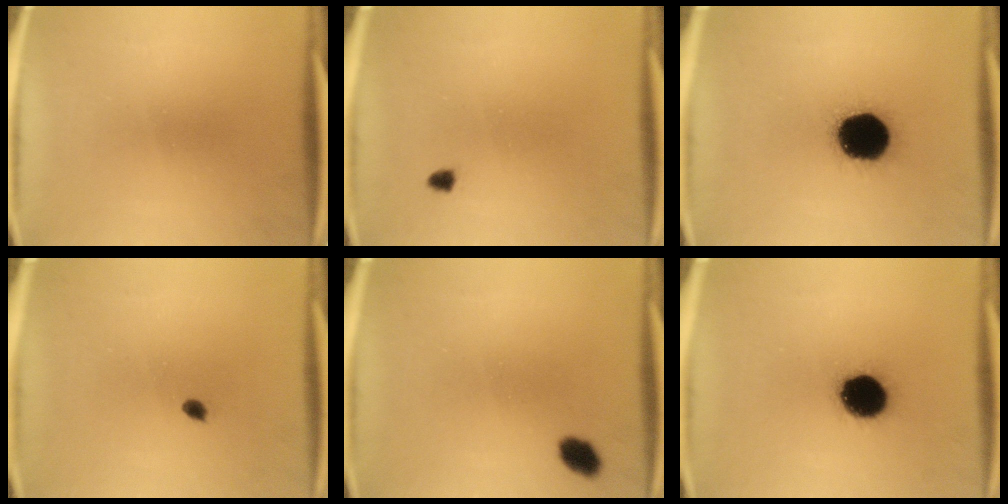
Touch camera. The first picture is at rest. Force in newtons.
{"total": 1.0}
{"total": 18.3}
{"total": 1.1}
{"total": 3.2}
{"total": 12.5}